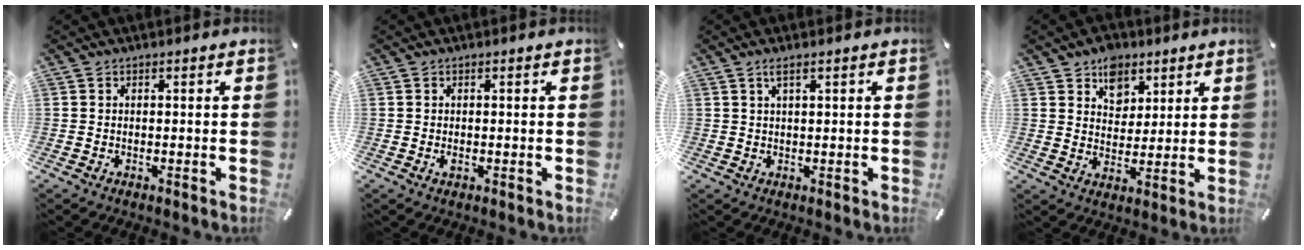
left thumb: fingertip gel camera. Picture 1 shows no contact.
{"total": 0.8, "force": [-0.2, 0.6, 0.6], "torque": [-0.011, -0.002, -0.004]}
{"total": 2.1, "force": [1.1, 0.4, 1.7], "torque": [-0.036, 0.002, 0.018]}
{"total": 7.8, "force": [4.4, 6.1, 1.9], "torque": [-0.015, -0.024, 0.076]}